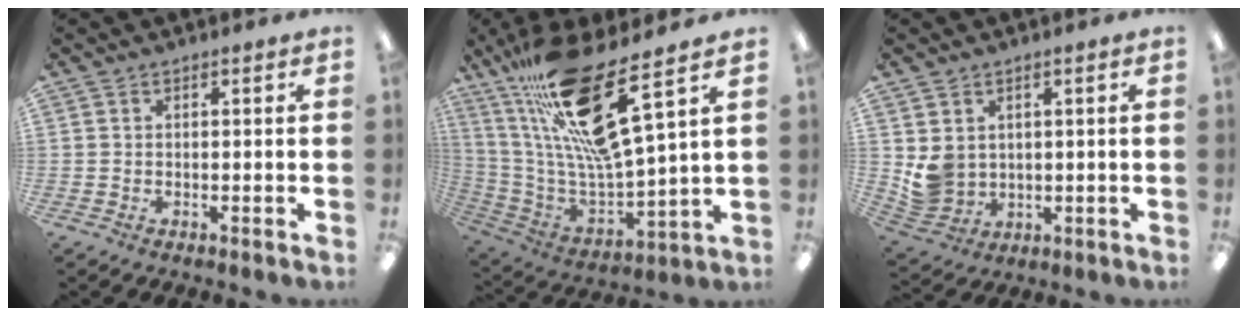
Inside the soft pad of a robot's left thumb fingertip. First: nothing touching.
{"total": 24.1, "force": [14.6, 5.6, 18.3], "torque": [-0.352, -0.089, 0.241]}
{"total": 5.5, "force": [2.0, 4.9, 1.7], "torque": [-0.043, -0.006, 0.044]}